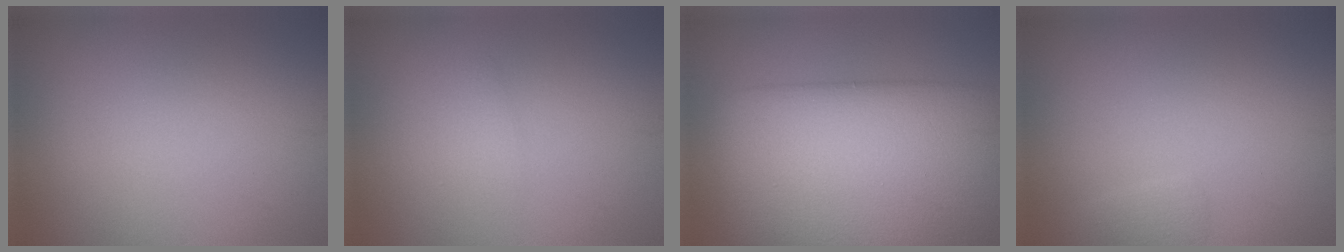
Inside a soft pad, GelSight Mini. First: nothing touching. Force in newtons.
{"total": 1.2, "press": 1.2, "slide": 0.2}
{"total": 16.4, "press": 16.4, "slide": 0.6}
{"total": 0.9, "press": 0.9, "slide": 0.1}